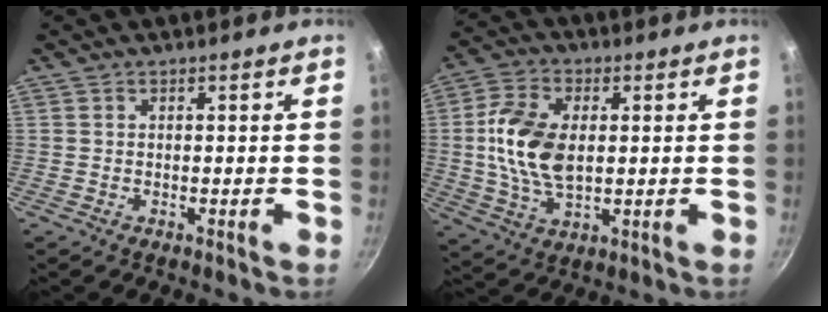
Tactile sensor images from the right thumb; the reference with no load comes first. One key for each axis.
{"total": 12.8, "fx": 0.8, "fy": 7.4, "fz": 10.3, "tx": -0.192, "ty": 0.005, "tz": 0.012}